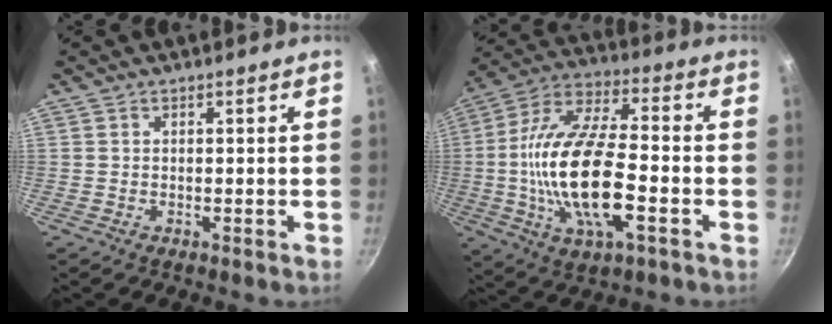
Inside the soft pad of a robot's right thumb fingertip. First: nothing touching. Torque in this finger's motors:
{"motor_torque": [0.08, 1.72, 2.32, -0.44, 0.82]}